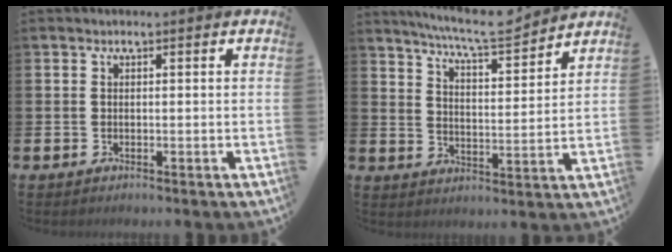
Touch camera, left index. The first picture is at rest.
{"total": 7.7, "force": [7.3, 0.3, 2.5], "torque": [-0.071, -0.043, 0.130]}